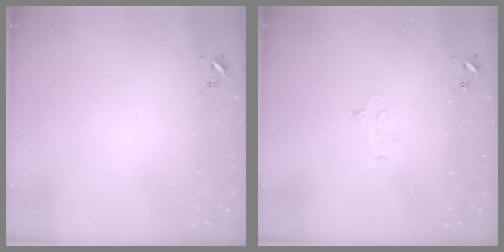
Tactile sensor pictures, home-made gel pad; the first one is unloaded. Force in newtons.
{"total": 5.8, "press": 5.7, "slide": 0.6}